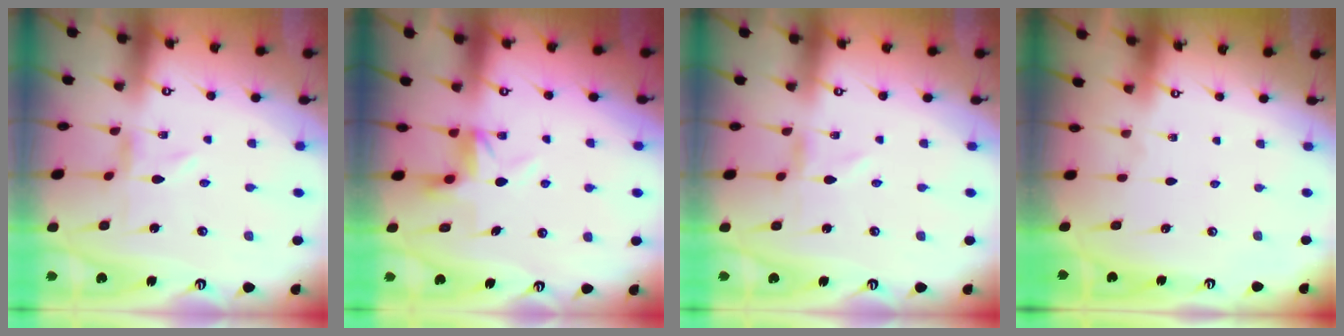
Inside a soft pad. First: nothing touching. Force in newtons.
{"total": 5.6, "press": 5.6, "slide": 0.2}
{"total": 0.6, "press": 0.6, "slide": 0.1}
{"total": 0.0}